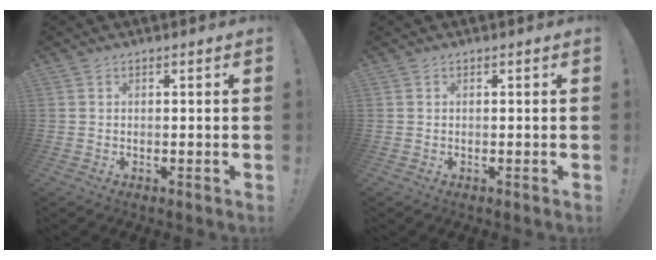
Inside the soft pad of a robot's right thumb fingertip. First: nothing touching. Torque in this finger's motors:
{"motor_torque": [0.00, 0.00, 0.00, 0.00, 0.00]}